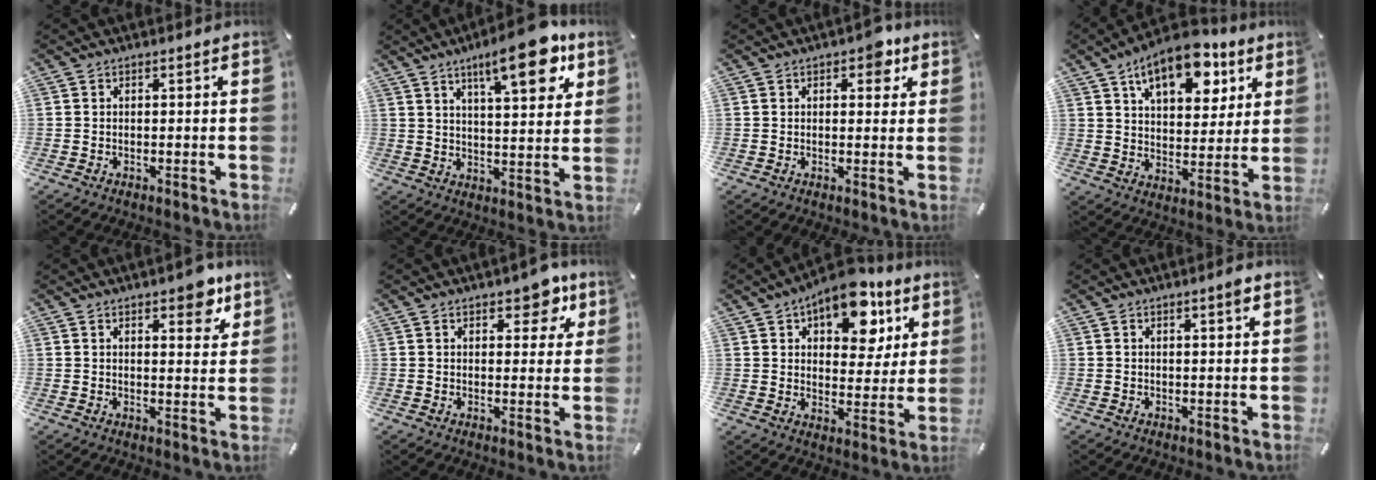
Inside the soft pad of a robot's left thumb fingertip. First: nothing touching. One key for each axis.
{"total": 15.4, "fx": 9.0, "fy": 5.2, "fz": 11.3, "tx": -0.155, "ty": -0.043, "tz": 0.141}
{"total": 4.9, "fx": 2.5, "fy": 2.7, "fz": 3.2, "tx": -0.031, "ty": -0.003, "tz": 0.034}
{"total": 14.6, "fx": 8.6, "fy": 8.1, "fz": 8.5, "tx": -0.127, "ty": -0.036, "tz": 0.149}
{"total": 7.0, "fx": 4.9, "fy": 2.9, "fz": 4.0, "tx": -0.043, "ty": -0.025, "tz": 0.079}
{"total": 7.2, "fx": 4.4, "fy": 3.7, "fz": 4.2, "tx": -0.038, "ty": -0.023, "tz": 0.070}
{"total": 14.0, "fx": 8.9, "fy": 7.7, "fz": 7.5, "tx": -0.096, "ty": -0.053, "tz": 0.153}
{"total": 2.0, "fx": 1.3, "fy": 0.2, "fz": 1.5, "tx": -0.024, "ty": -0.002, "tz": 0.019}